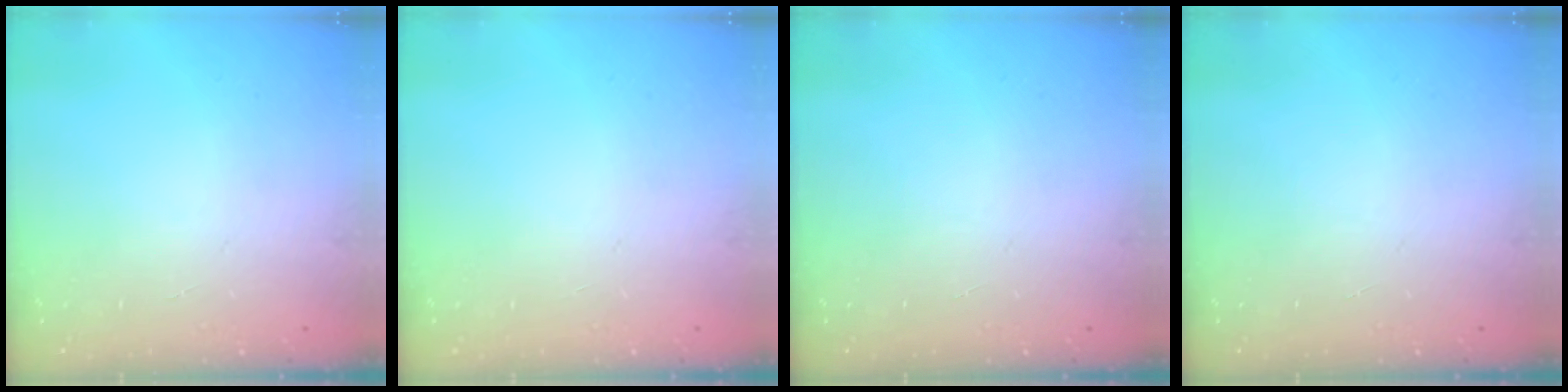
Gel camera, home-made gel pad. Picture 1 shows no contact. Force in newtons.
{"total": 0.0}
{"total": 0.0}
{"total": 0.0}